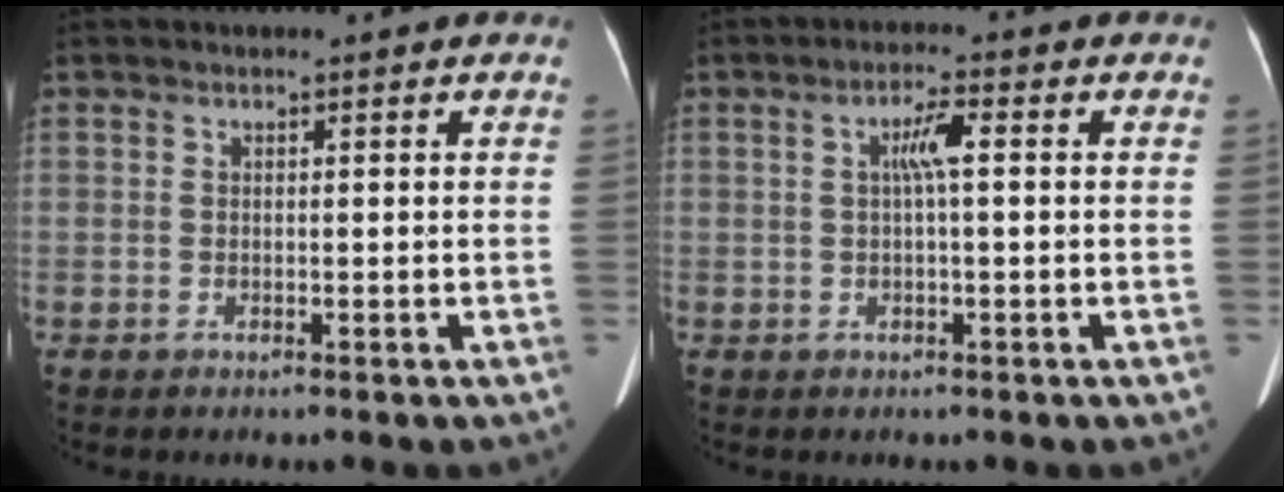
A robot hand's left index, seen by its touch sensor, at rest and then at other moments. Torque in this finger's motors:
{"motor_torque": [0.70, -0.16, 0.23, 0.05]}